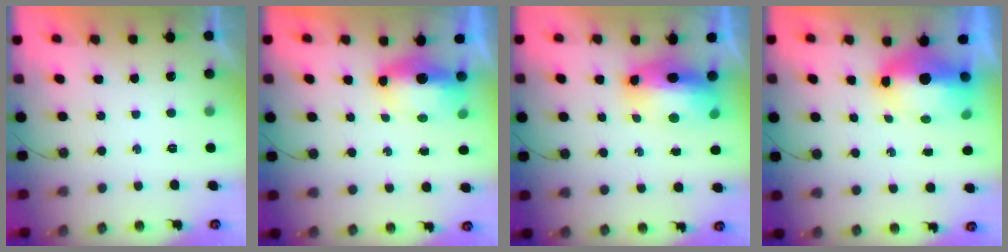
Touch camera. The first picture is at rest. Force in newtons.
{"total": 7.8, "press": 7.6, "slide": 2.0}
{"total": 11.7, "press": 11.5, "slide": 1.9}
{"total": 9.9, "press": 9.7, "slide": 1.8}